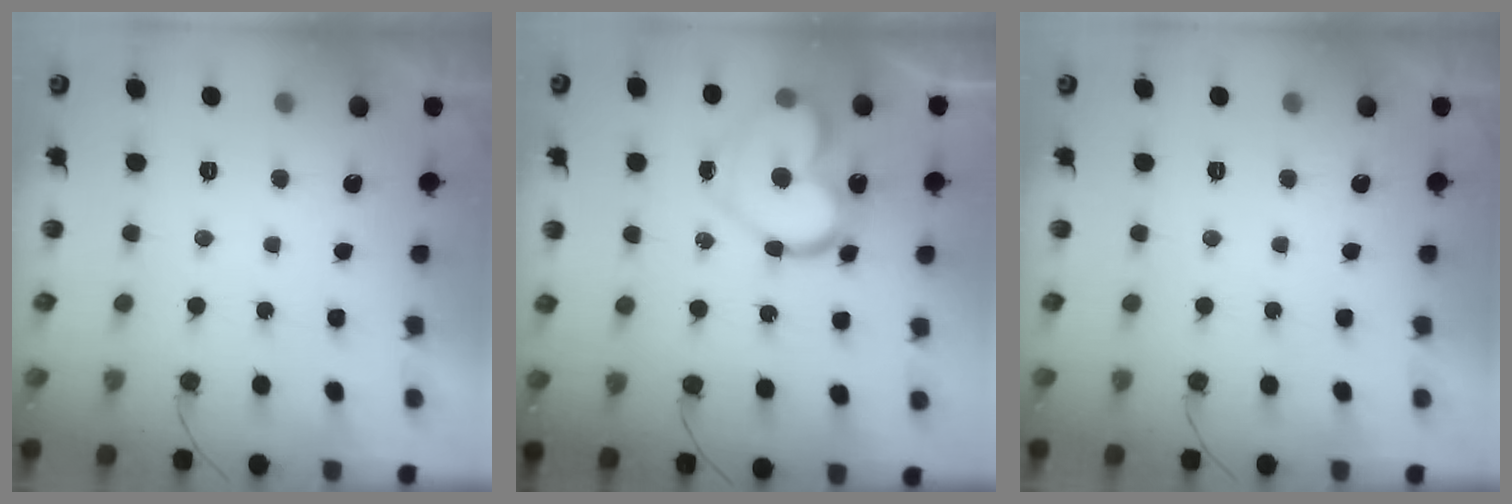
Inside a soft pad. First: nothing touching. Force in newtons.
{"total": 16.8, "press": 16.8, "slide": 1.4}
{"total": 0.0}